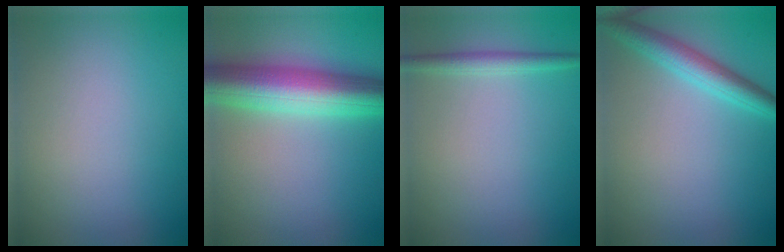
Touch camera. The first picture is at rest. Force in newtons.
{"total": 8.6, "press": 8.6, "slide": 0.3}
{"total": 1.7, "press": 1.7, "slide": 0.0}
{"total": 3.4, "press": 3.4, "slide": 0.1}